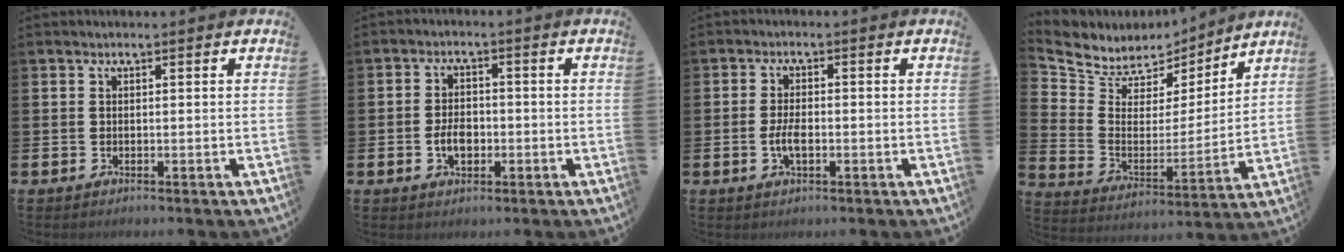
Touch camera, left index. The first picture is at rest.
{"total": 3.6, "force": [-1.1, 2.3, 2.5], "torque": [-0.036, 0.000, -0.024]}
{"total": 3.1, "force": [-0.8, 1.3, 2.8], "torque": [-0.048, 0.001, -0.014]}
{"total": 6.4, "force": [5.7, 2.8, -0.6], "torque": [-0.041, -0.050, 0.101]}